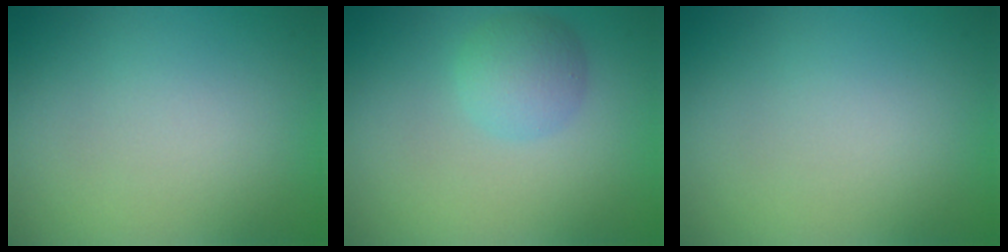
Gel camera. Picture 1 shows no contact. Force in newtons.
{"total": 2.7, "press": 2.7, "slide": 0.1}
{"total": 0.0}